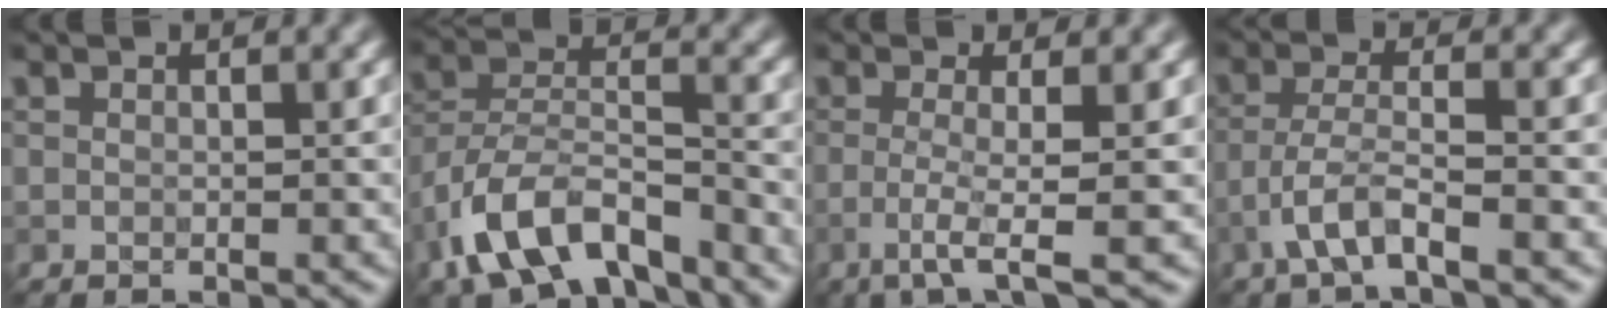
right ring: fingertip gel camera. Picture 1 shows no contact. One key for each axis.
{"total": 9.4, "fx": -6.3, "fy": 4.3, "fz": 5.6, "tx": -0.096, "ty": 0.000, "tz": -0.125}
{"total": 3.4, "fx": -1.2, "fy": 0.4, "fz": 3.2, "tx": -0.062, "ty": -0.002, "tz": -0.036}
{"total": 3.4, "fx": -2.1, "fy": 0.5, "fz": 2.6, "tx": -0.055, "ty": 0.010, "tz": -0.050}